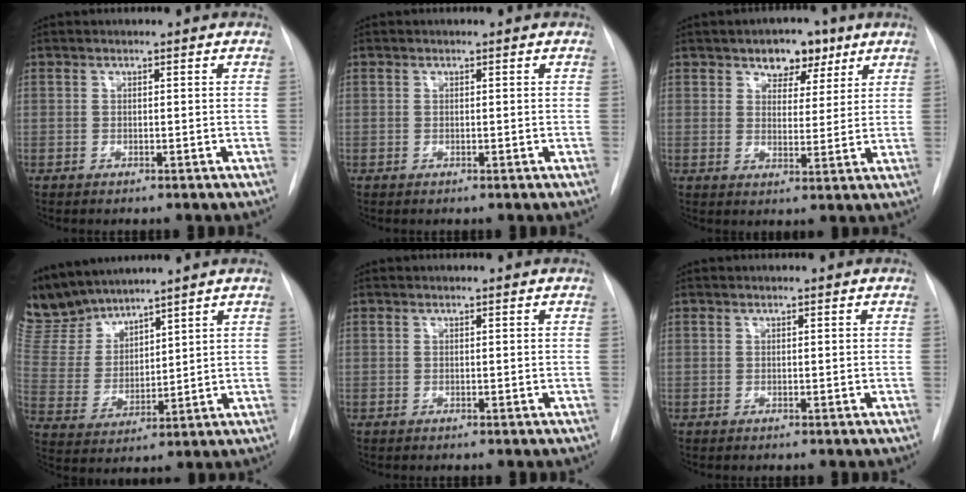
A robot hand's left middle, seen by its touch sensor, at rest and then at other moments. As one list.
[{"total": 0.0}, {"total": 5.9, "force": [3.7, 3.6, 2.9], "torque": [-0.032, 0.011, 0.057]}, {"total": 10.8, "force": [10.3, 2.6, 2.2], "torque": [-0.063, 0.004, 0.225]}, {"total": 0.0}, {"total": 0.0}]